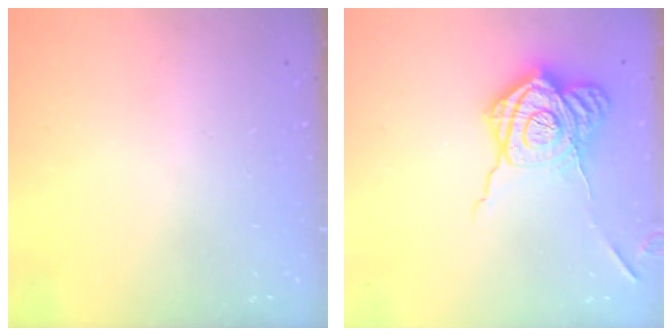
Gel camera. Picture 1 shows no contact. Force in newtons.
{"total": 18.6, "press": 18.6, "slide": 1.4}